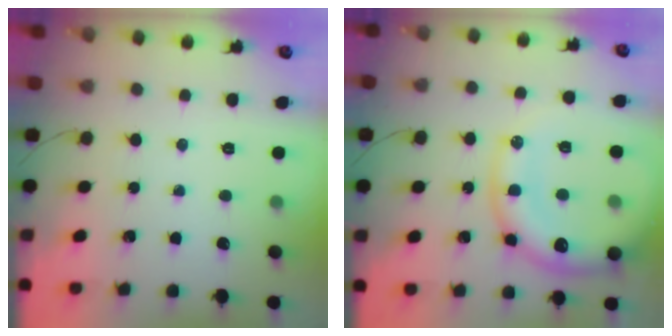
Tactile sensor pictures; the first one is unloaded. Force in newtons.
{"total": 22.1, "press": 21.7, "slide": 4.4}